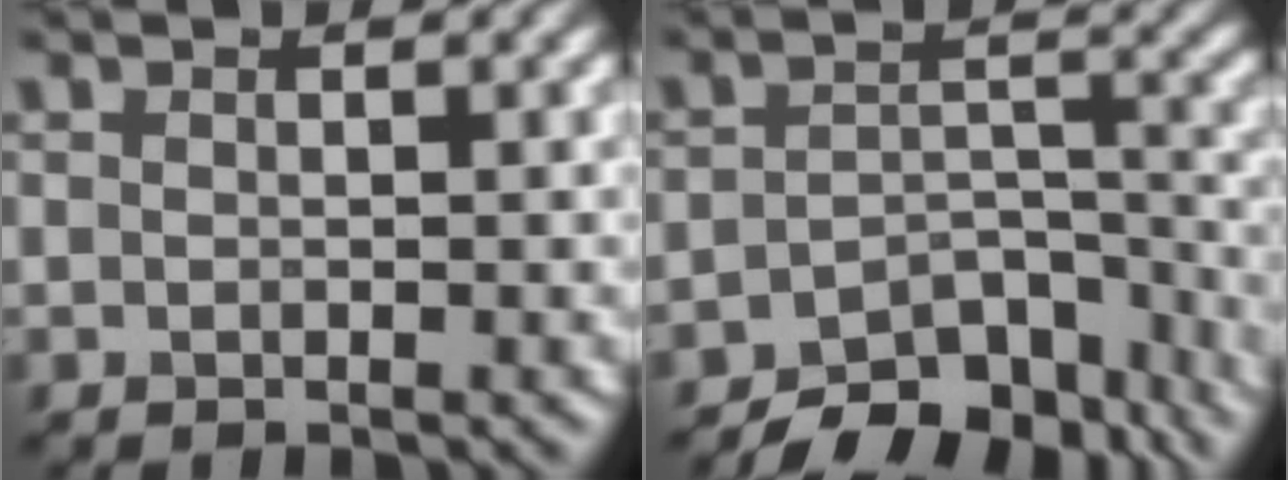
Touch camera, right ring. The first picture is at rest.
{"total": 8.4, "force": [-7.0, 3.2, 3.4], "torque": [-0.041, -0.009, -0.108]}